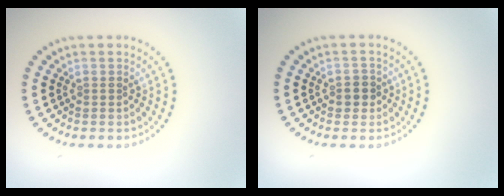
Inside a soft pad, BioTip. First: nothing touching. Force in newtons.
{"total": 1.3, "press": 1.2, "slide": 0.6}